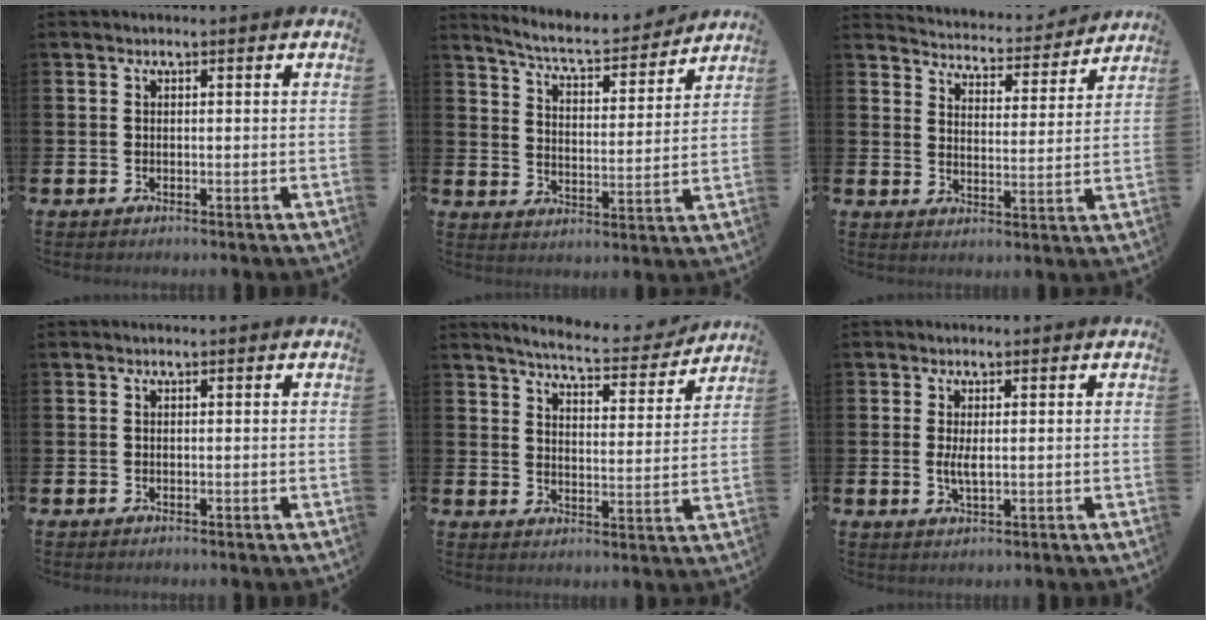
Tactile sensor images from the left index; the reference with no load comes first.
{"total": 6.6, "force": [6.3, 0.7, 2.0], "torque": [-0.070, -0.042, 0.106]}
{"total": 4.5, "force": [4.4, 0.7, 0.2], "torque": [-0.023, -0.041, 0.072]}
{"total": 0.0}
{"total": 6.0, "force": [5.8, 0.5, 1.6], "torque": [-0.044, -0.042, 0.095]}
{"total": 2.3, "force": [0.2, 0.7, 2.1], "torque": [-0.032, -0.002, -0.001]}